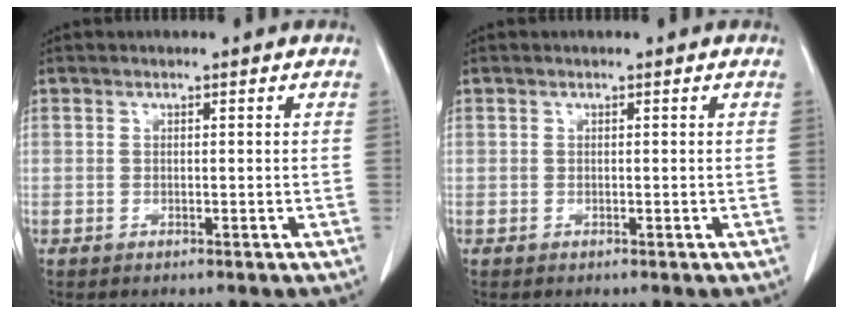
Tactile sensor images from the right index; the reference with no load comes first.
{"total": 0.0}